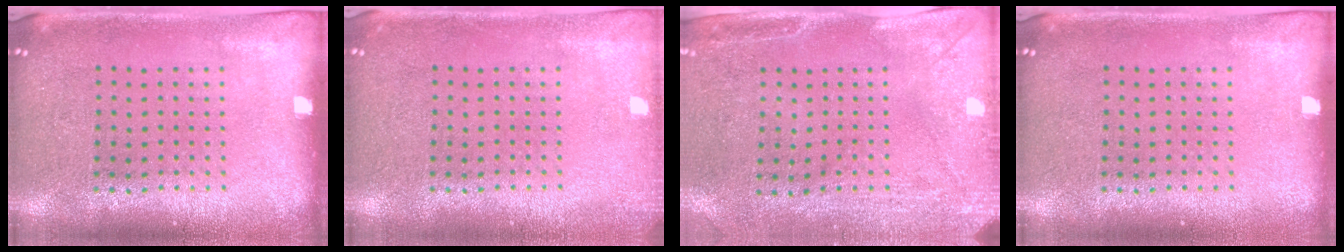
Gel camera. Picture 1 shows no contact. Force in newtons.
{"total": 1.1, "press": 1.1, "slide": 0.3}
{"total": 2.9, "press": 2.3, "slide": 1.8}
{"total": 0.0}